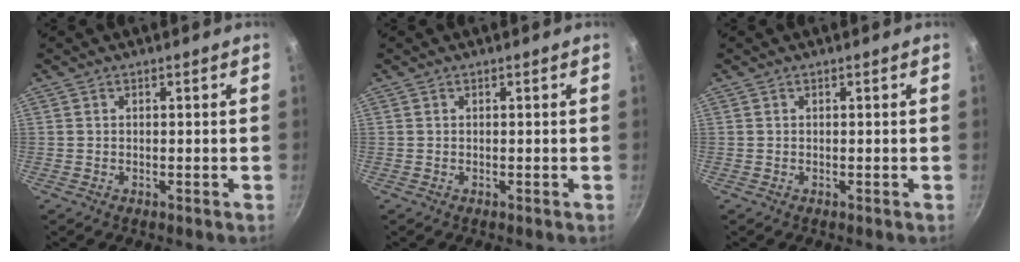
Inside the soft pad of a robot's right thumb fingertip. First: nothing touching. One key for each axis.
{"total": 0.0}
{"total": 0.0}